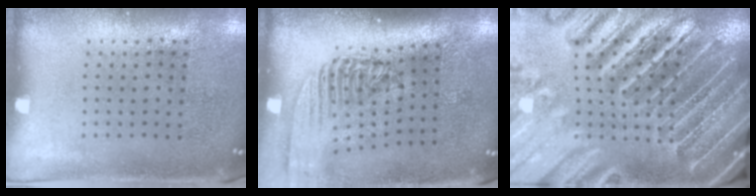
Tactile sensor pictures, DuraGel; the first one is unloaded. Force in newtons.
{"total": 2.3, "press": 1.8, "slide": 1.5}
{"total": 4.3, "press": 4.1, "slide": 1.4}